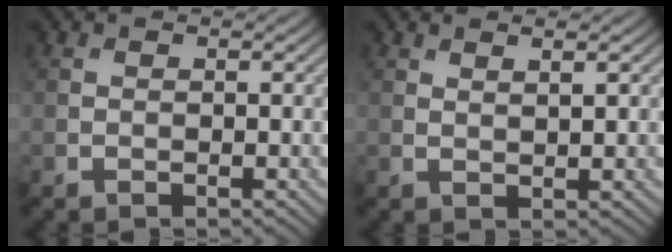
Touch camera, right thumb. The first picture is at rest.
{"total": 1.3, "force": [1.0, 0.1, 0.8], "torque": [-0.017, -0.001, 0.018]}